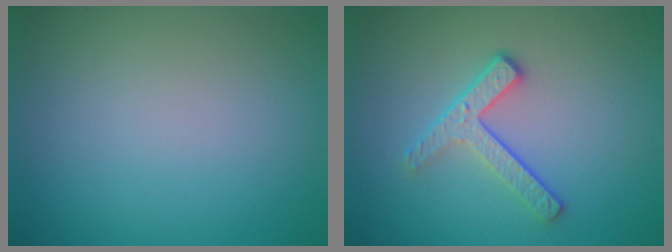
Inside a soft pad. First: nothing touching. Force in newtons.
{"total": 3.1, "press": 2.5, "slide": 1.9}